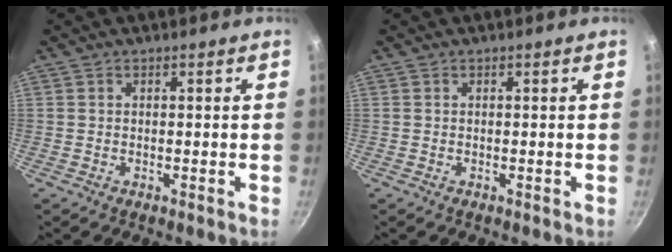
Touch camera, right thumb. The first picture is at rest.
{"total": 0.0}